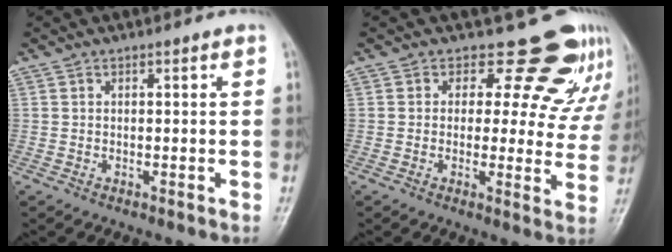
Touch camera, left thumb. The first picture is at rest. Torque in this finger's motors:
{"motor_torque": [-0.04, 0.13, -0.11, -0.12, -0.02]}